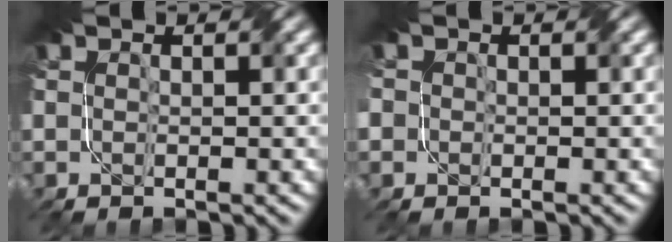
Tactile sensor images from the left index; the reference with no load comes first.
{"total": 2.7, "force": [0.0, 2.5, 1.0], "torque": [-0.033, 0.010, -0.021]}